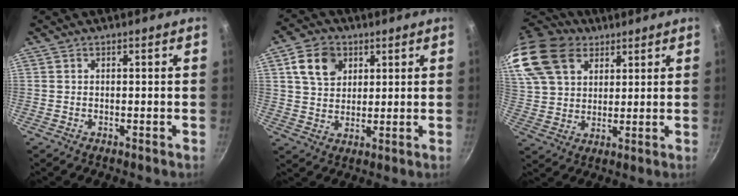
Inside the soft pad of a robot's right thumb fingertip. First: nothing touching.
{"total": 8.7, "force": [3.4, 6.5, 4.7], "torque": [-0.061, -0.001, 0.058]}
{"total": 17.2, "force": [10.7, 11.2, 7.5], "torque": [-0.141, -0.014, 0.205]}